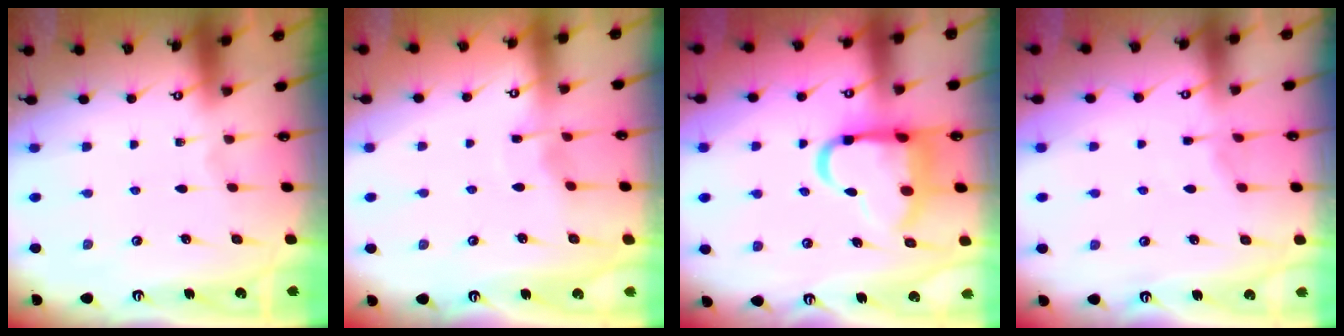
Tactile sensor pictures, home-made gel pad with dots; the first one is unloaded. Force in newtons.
{"total": 4.1, "press": 4.1, "slide": 0.3}
{"total": 14.1, "press": 14.0, "slide": 1.7}
{"total": 2.8, "press": 2.7, "slide": 0.3}